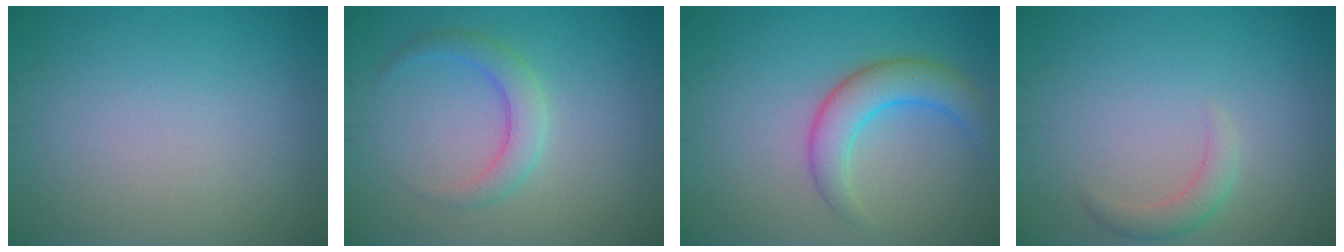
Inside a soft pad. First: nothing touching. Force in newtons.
{"total": 2.7, "press": 2.7, "slide": 0.2}
{"total": 4.3, "press": 4.3, "slide": 0.1}
{"total": 1.7, "press": 1.7, "slide": 0.3}